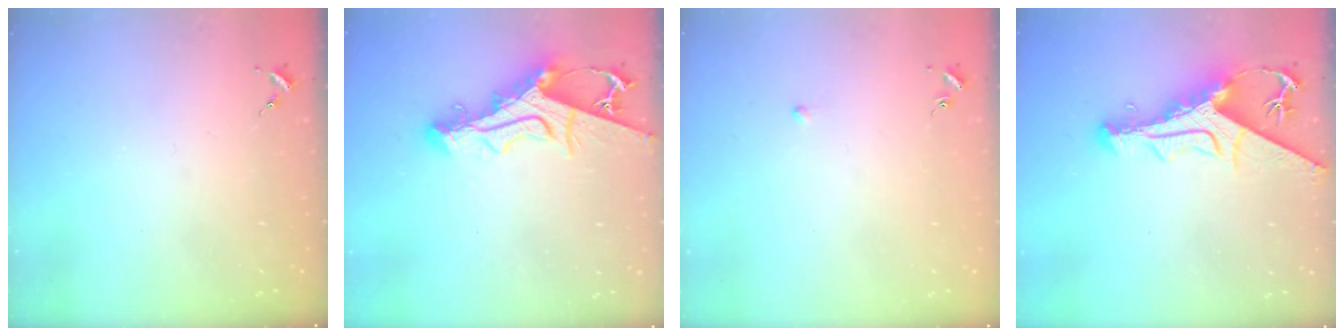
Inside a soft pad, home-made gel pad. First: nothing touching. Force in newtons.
{"total": 13.1, "press": 13.1, "slide": 1.2}
{"total": 2.6, "press": 2.5, "slide": 0.6}
{"total": 13.5, "press": 13.4, "slide": 1.5}